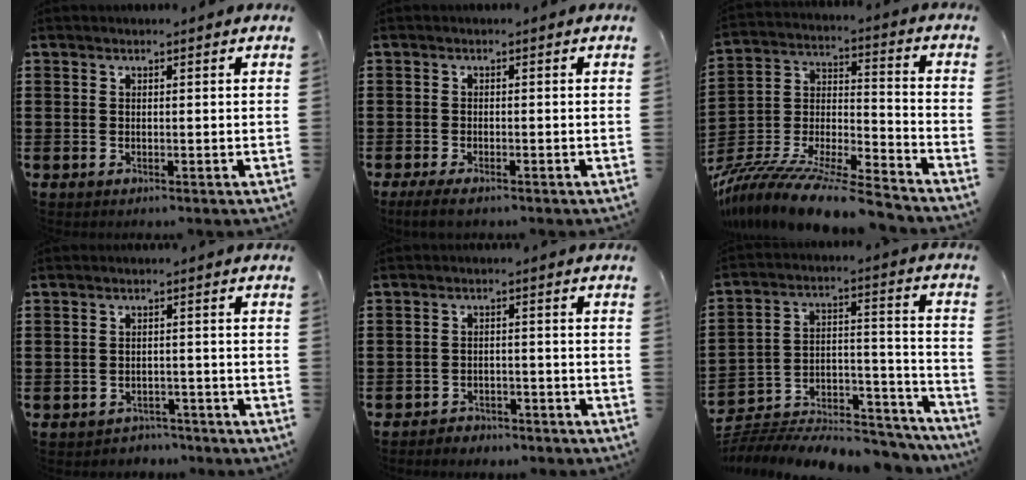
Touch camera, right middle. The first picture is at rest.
{"total": 1.9, "force": [-1.4, 0.4, 1.2], "torque": [-0.035, -0.005, -0.031]}
{"total": 12.0, "force": [-11.2, 0.0, 4.3], "torque": [-0.072, 0.016, -0.225]}
{"total": 2.2, "force": [-2.1, 0.5, -0.2], "torque": [-0.006, -0.001, -0.048]}
{"total": 2.7, "force": [-2.7, 0.5, -0.2], "torque": [-0.004, 0.002, -0.059]}
{"total": 7.0, "force": [-6.7, 1.8, 1.3], "torque": [-0.015, 0.012, -0.131]}